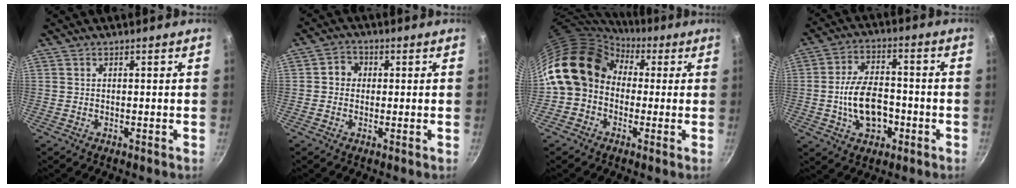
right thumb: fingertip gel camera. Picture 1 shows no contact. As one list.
[{"total": 3.6, "force": [0.2, 3.3, 1.5], "torque": [-0.001, 0.008, -0.007]}, {"total": 13.8, "force": [1.1, 11.4, 7.7], "torque": [-0.105, 0.036, -0.003]}, {"total": 12.1, "force": [-2.7, 7.7, 8.9], "torque": [-0.139, 0.027, -0.045]}]